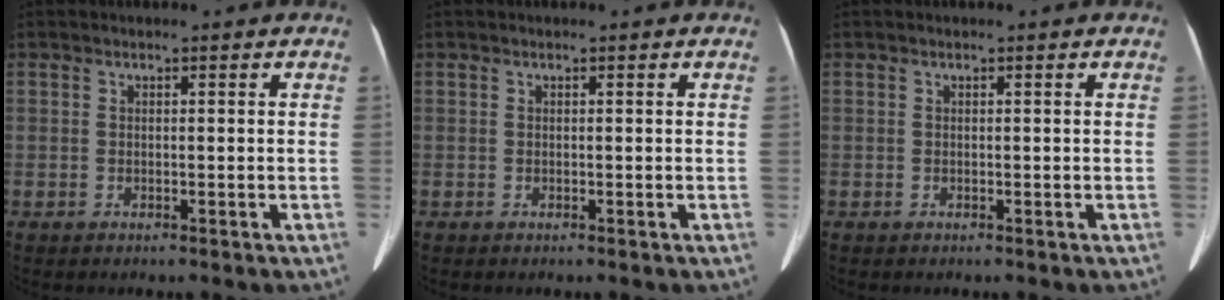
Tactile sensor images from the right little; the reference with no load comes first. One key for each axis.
{"total": 0.0}
{"total": 0.0}